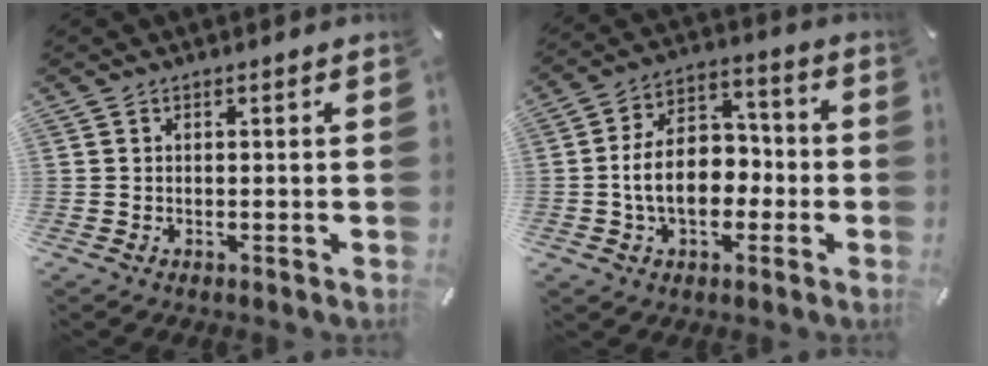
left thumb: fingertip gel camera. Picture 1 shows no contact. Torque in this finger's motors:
{"motor_torque": [2.18, 2.30, 1.54, 0.21, 0.16]}